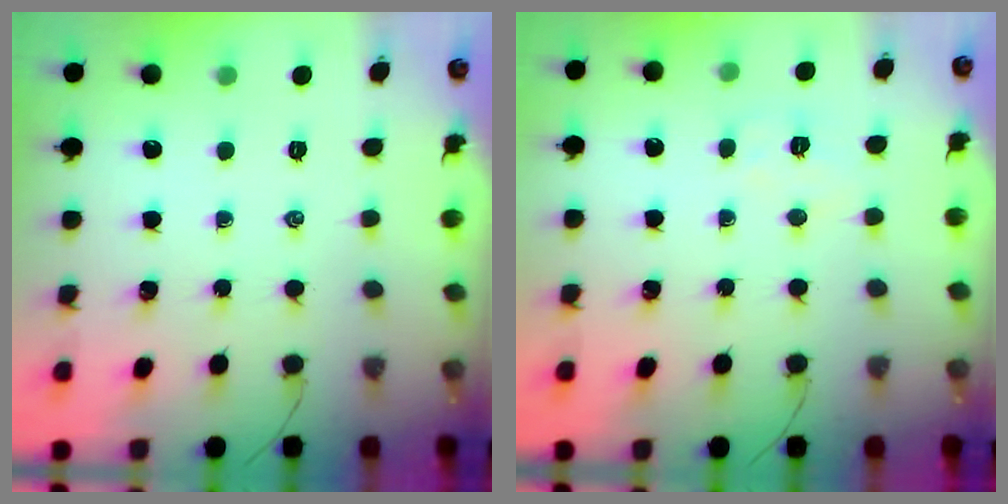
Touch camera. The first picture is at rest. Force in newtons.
{"total": 4.0, "press": 3.9, "slide": 0.9}